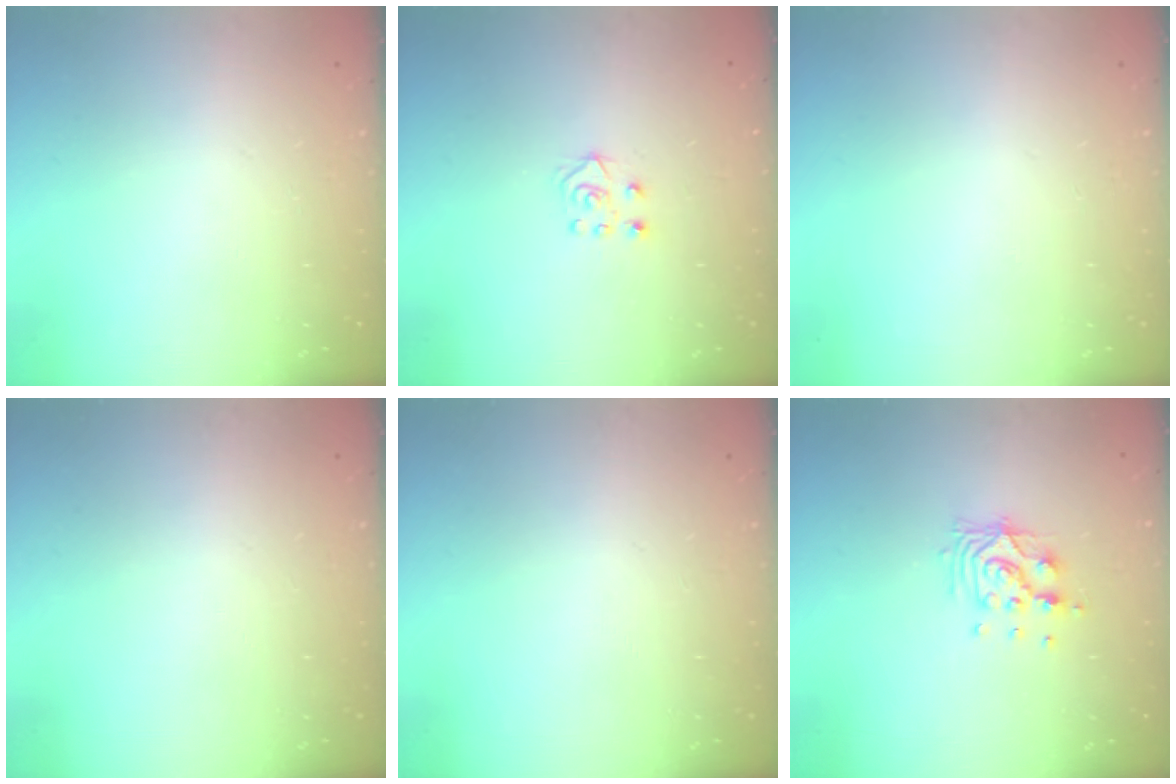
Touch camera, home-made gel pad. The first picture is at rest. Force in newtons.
{"total": 5.2, "press": 5.2, "slide": 0.4}
{"total": 0.0}
{"total": 0.0}
{"total": 0.0}
{"total": 9.7, "press": 9.6, "slide": 0.8}